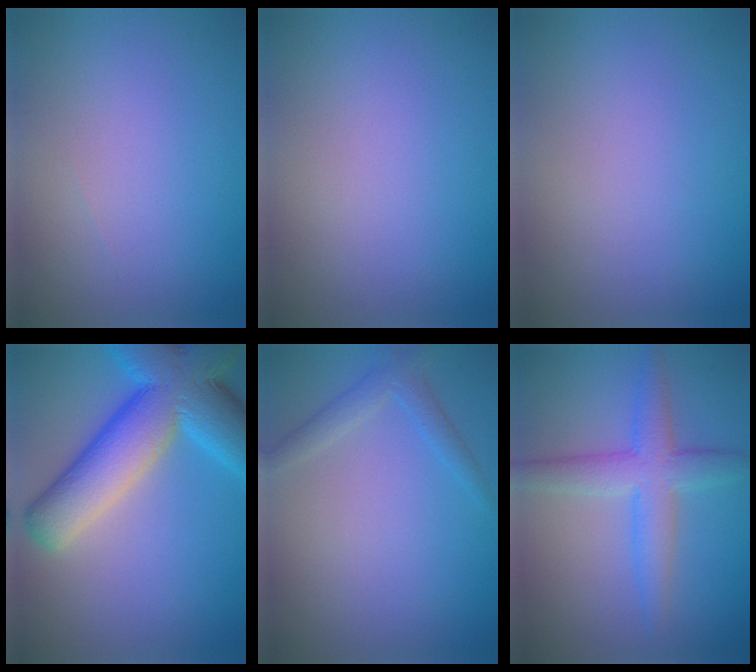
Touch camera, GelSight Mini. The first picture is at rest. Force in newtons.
{"total": 0.0}
{"total": 0.0}
{"total": 12.5, "press": 12.5, "slide": 0.5}
{"total": 1.9, "press": 1.9, "slide": 0.2}
{"total": 4.4, "press": 4.4, "slide": 0.1}